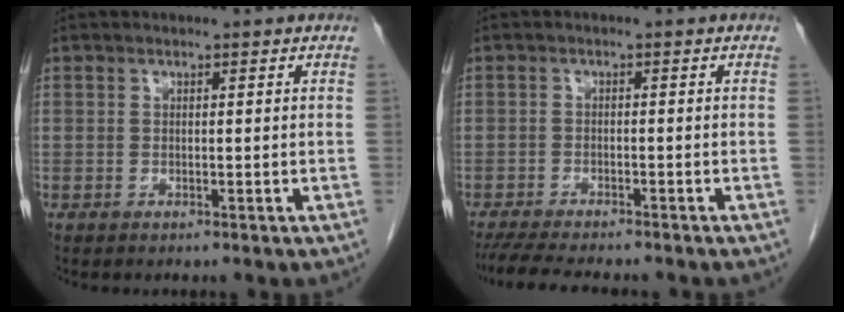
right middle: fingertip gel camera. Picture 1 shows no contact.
{"total": 8.9, "force": [-7.8, 1.3, 4.1], "torque": [-0.063, -0.016, -0.120]}